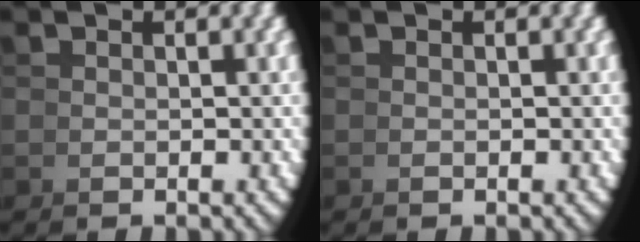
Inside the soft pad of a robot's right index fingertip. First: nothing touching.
{"total": 0.0}